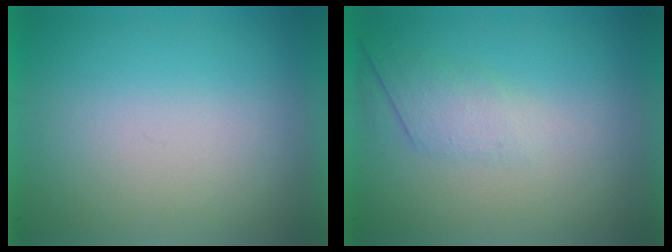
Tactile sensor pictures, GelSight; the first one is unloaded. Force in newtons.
{"total": 2.6}